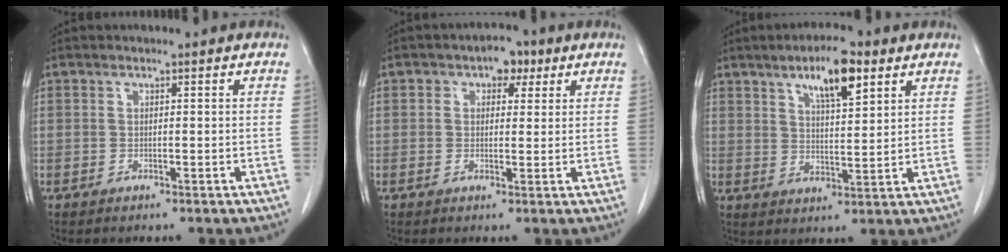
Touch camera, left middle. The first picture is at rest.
{"total": 4.0, "force": [1.9, 2.5, 2.5], "torque": [-0.033, 0.015, 0.025]}
{"total": 8.3, "force": [4.8, 1.9, 6.5], "torque": [-0.113, 0.004, 0.080]}